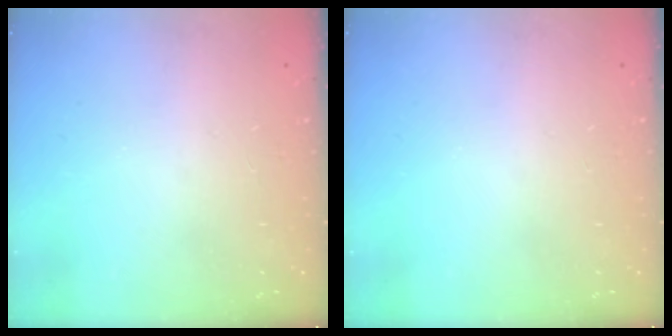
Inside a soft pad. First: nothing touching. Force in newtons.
{"total": 0.0}